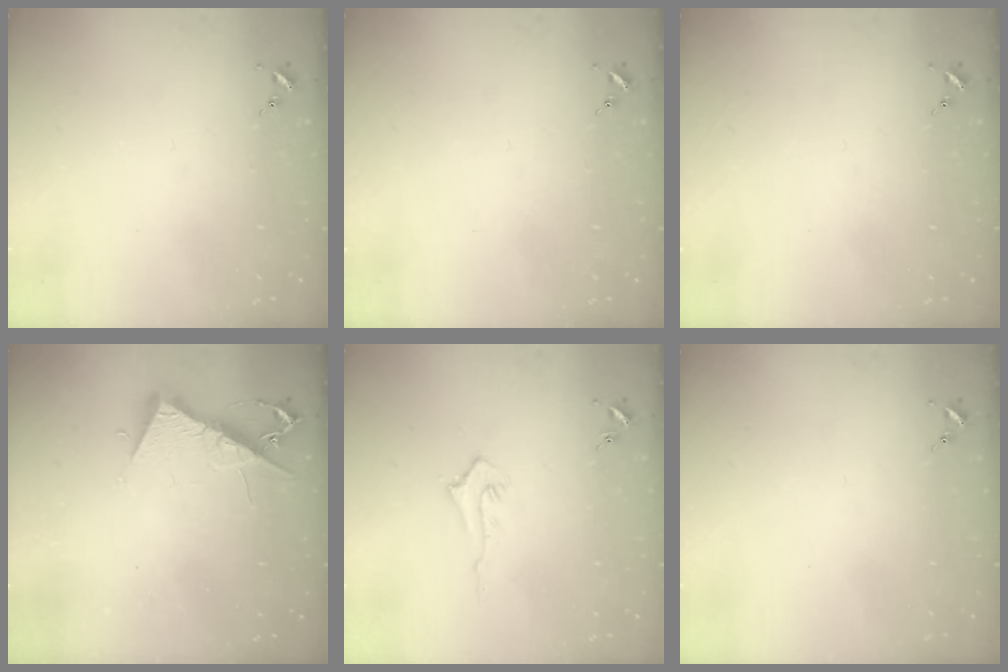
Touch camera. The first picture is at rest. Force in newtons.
{"total": 0.0}
{"total": 0.0}
{"total": 9.8, "press": 9.8, "slide": 0.6}
{"total": 4.1, "press": 4.0, "slide": 0.6}
{"total": 0.0}